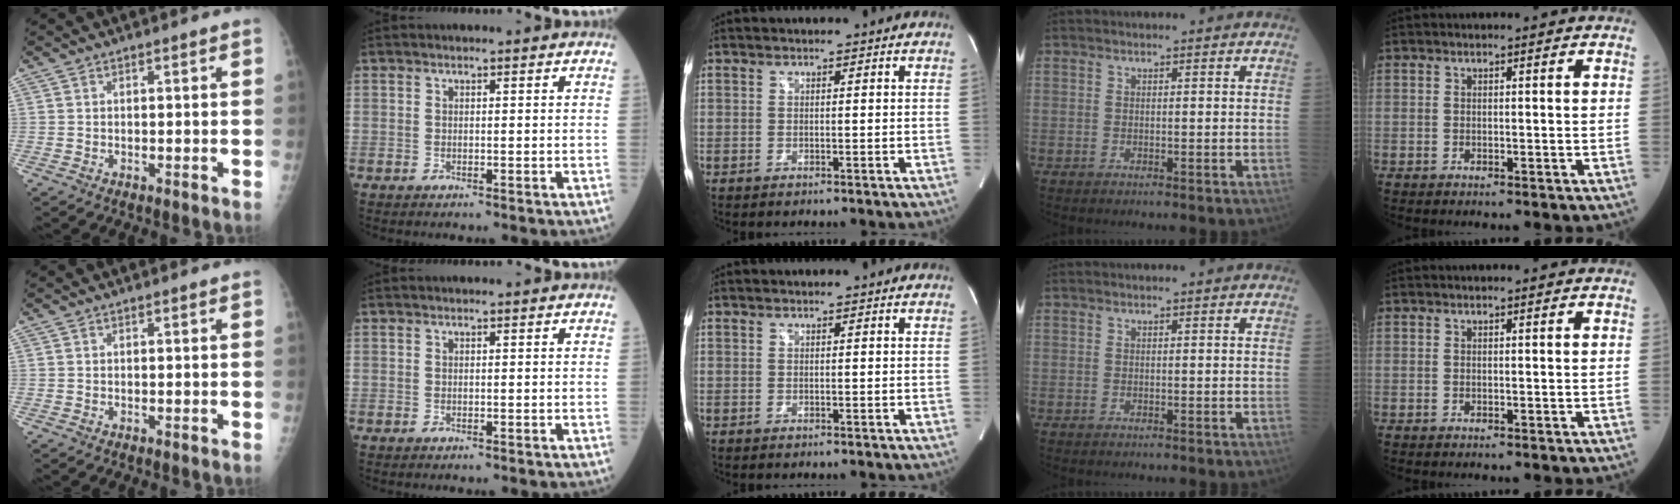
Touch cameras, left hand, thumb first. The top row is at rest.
{}